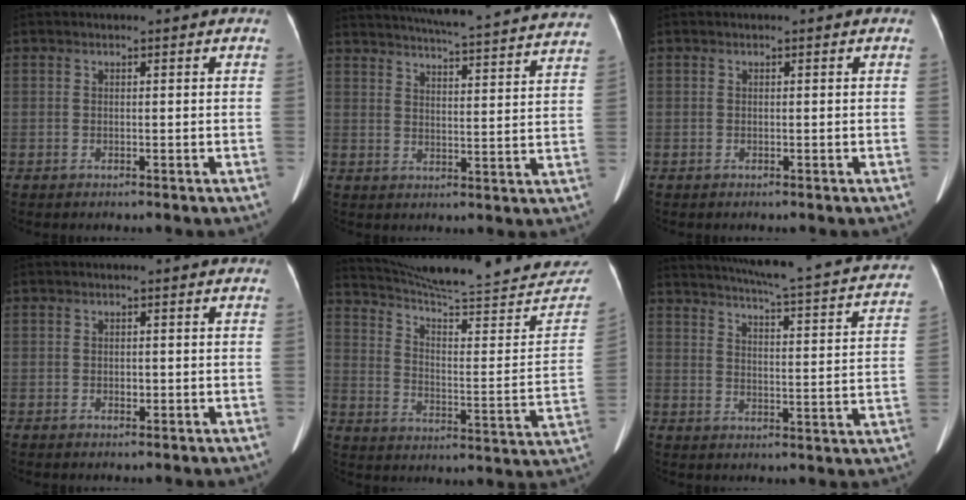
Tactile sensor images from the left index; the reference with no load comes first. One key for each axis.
{"total": 29.6, "fx": 27.6, "fy": 1.9, "fz": 10.6, "tx": -0.174, "ty": -0.049, "tz": 0.333}
{"total": 0.0}
{"total": 0.7, "fx": -0.1, "fy": 0.5, "fz": 0.5, "tx": -0.009, "ty": 0.000, "tz": -0.003}
{"total": 30.4, "fx": 28.2, "fy": 2.4, "fz": 11.0, "tx": -0.170, "ty": -0.106, "tz": 0.364}
{"total": 26.3, "fx": 23.1, "fy": 2.6, "fz": 12.3, "tx": -0.186, "ty": -0.041, "tz": 0.274}